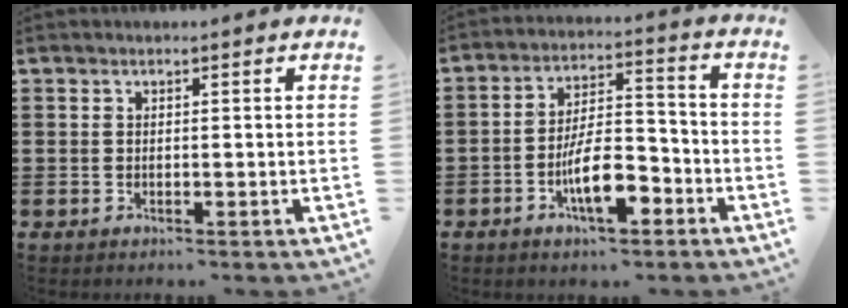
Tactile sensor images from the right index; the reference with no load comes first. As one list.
[{"total": 9.6, "force": [-4.4, 3.5, 7.8], "torque": [-0.142, 0.001, -0.080]}]